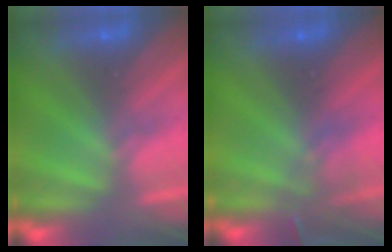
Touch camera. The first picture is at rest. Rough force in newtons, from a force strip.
{"total": 3.0}